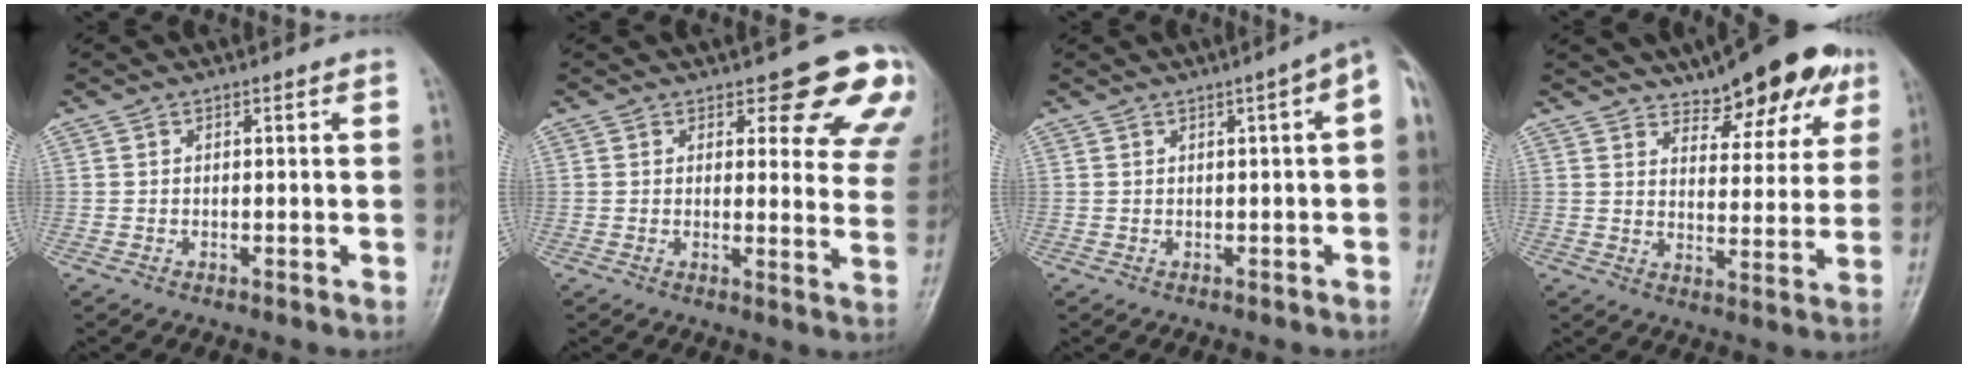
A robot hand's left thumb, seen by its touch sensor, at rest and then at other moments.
{"total": 12.7, "force": [8.7, 4.9, 7.8], "torque": [-0.032, -0.048, 0.079]}
{"total": 4.5, "force": [0.4, 1.0, 4.4], "torque": [-0.047, 0.019, -0.003]}
{"total": 12.7, "force": [8.7, 5.3, 7.6], "torque": [-0.060, -0.038, 0.124]}